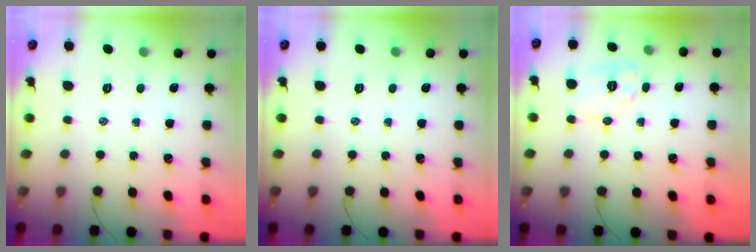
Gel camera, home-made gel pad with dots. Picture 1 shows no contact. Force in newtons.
{"total": 0.0}
{"total": 8.5, "press": 8.5, "slide": 0.2}